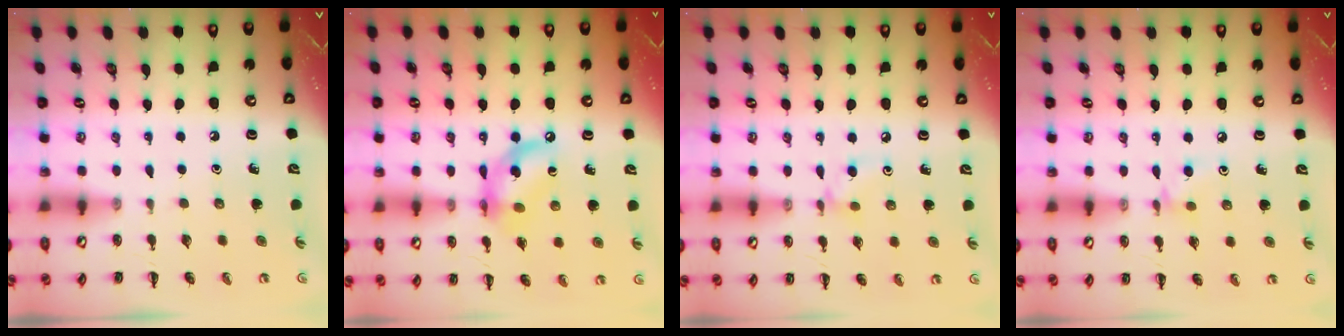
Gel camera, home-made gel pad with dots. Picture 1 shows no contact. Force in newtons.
{"total": 12.2, "press": 12.0, "slide": 2.6}
{"total": 5.5, "press": 5.3, "slide": 1.5}
{"total": 3.8, "press": 3.6, "slide": 1.4}